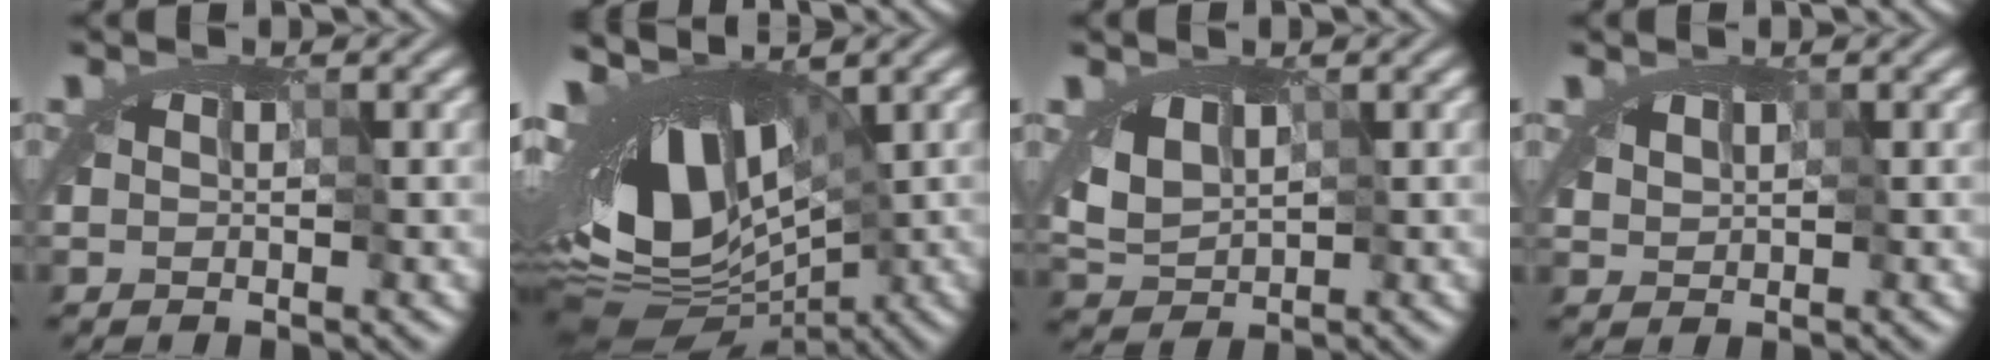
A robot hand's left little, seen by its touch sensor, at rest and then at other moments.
{"total": 12.9, "force": [-1.8, 6.5, 11.0], "torque": [-0.184, -0.016, -0.022]}
{"total": 1.8, "force": [-0.2, 1.5, 0.9], "torque": [-0.015, -0.011, 0.004]}
{"total": 1.5, "force": [0.7, 1.0, 0.7], "torque": [-0.020, 0.004, 0.018]}